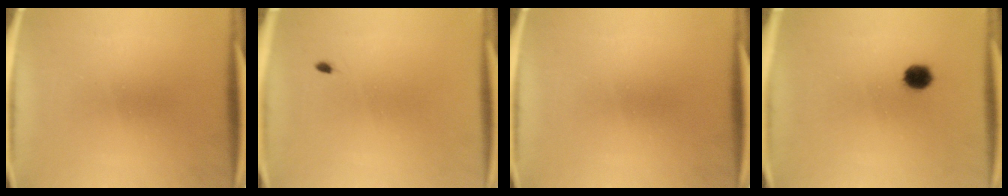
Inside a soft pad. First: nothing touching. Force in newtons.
{"total": 0.5}
{"total": 0.0}
{"total": 4.0}